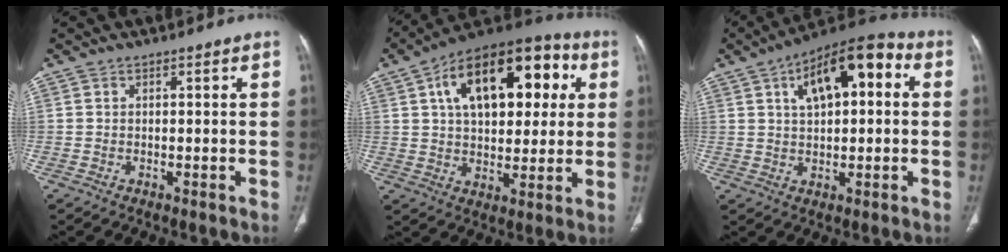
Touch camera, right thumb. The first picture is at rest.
{"total": 23.6, "force": [6.7, 12.9, 18.5], "torque": [-0.244, 0.021, 0.096]}
{"total": 15.1, "force": [4.3, 7.1, 12.6], "torque": [-0.169, 0.025, 0.059]}